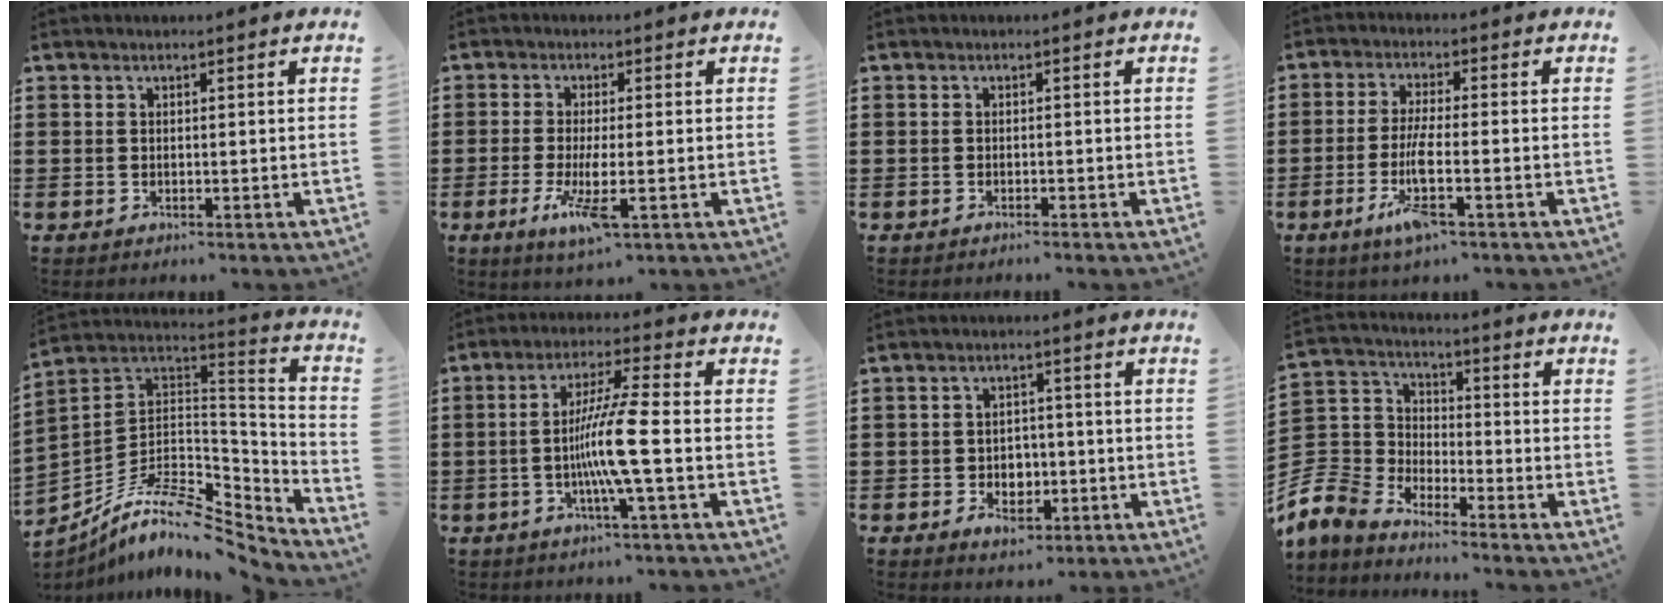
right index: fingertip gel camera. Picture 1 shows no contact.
{"total": 5.7, "force": [-2.1, 0.8, 5.2], "torque": [-0.113, -0.023, -0.040]}
{"total": 0.8, "force": [-0.7, -0.1, 0.2], "torque": [-0.005, -0.002, -0.015]}
{"total": 6.4, "force": [-2.7, 0.8, 5.7], "torque": [-0.130, -0.016, -0.055]}
{"total": 9.9, "force": [-7.1, 3.5, 6.0], "torque": [-0.124, 0.003, -0.140]}
{"total": 8.7, "force": [-1.9, -0.6, 8.5], "torque": [-0.160, -0.014, -0.041]}
{"total": 3.8, "force": [-1.7, 2.9, 1.9], "torque": [-0.031, 0.000, -0.034]}
{"total": 6.0, "force": [-5.1, 3.2, 0.3], "torque": [-0.062, -0.013, -0.116]}